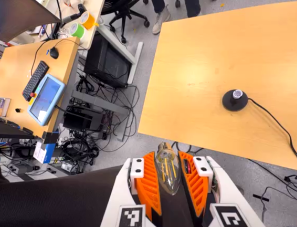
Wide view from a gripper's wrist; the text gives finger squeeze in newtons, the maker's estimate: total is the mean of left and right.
{"total": 13.7, "left": 14.0, "right": 13.4}